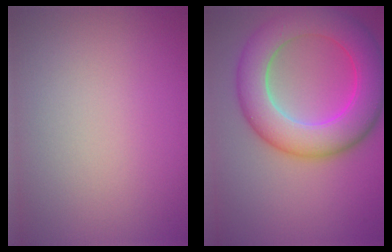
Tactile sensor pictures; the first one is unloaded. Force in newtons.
{"total": 9.1, "press": 9.1, "slide": 0.2}